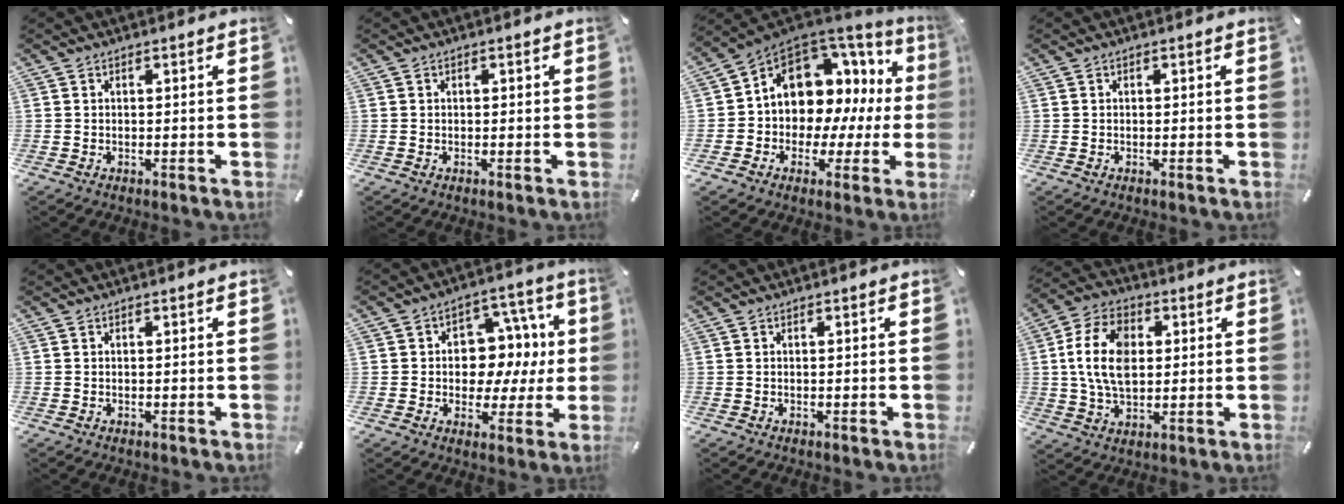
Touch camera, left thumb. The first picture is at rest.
{"total": 0.6, "force": [-0.1, 0.6, 0.2], "torque": [-0.002, 0.005, -0.003]}
{"total": 11.8, "force": [4.0, 9.6, 5.4], "torque": [-0.092, -0.046, 0.076]}
{"total": 0.0}
{"total": 0.0}
{"total": 11.4, "force": [0.9, 9.6, 6.2], "torque": [-0.069, -0.015, 0.022]}
{"total": 0.0}
{"total": 13.5, "force": [1.6, 9.6, 9.3], "torque": [-0.196, 0.012, 0.028]}